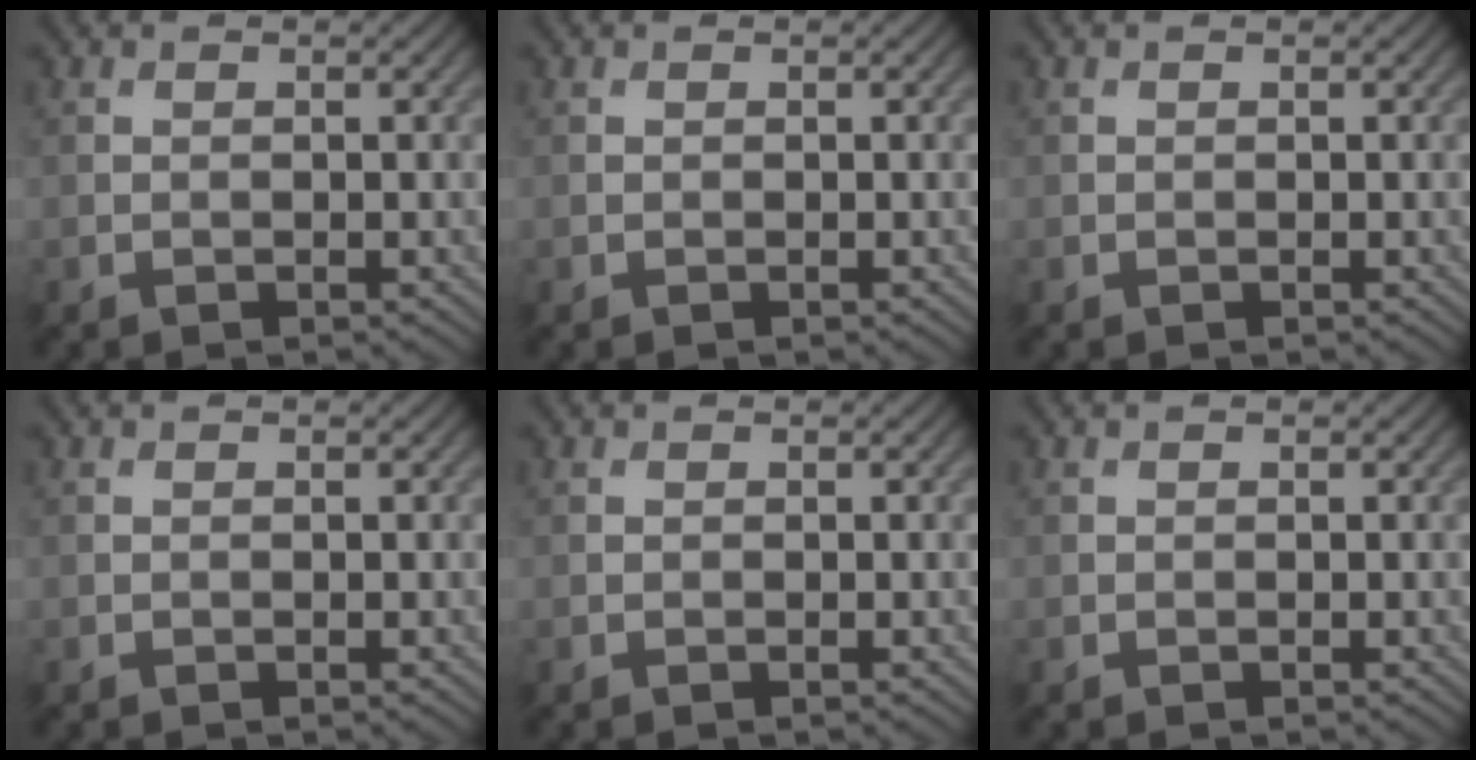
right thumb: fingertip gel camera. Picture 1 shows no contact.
{"total": 0.0}
{"total": 0.0}
{"total": 0.0}
{"total": 0.0}
{"total": 0.0}